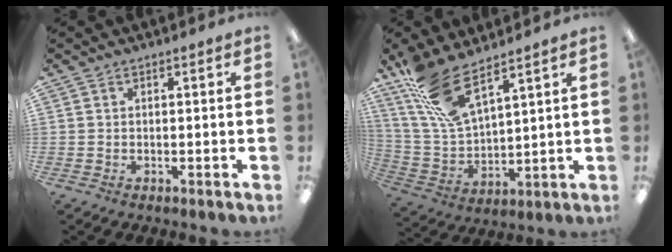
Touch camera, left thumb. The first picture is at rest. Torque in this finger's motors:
{"motor_torque": [1.14, 1.15, 1.44, -1.33, 0.37]}